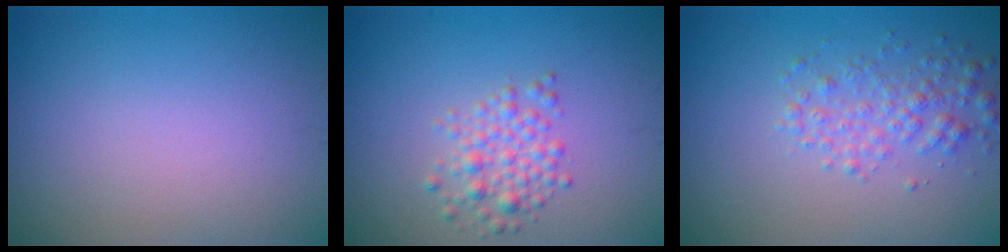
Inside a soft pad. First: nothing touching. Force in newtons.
{"total": 2.5, "press": 2.5, "slide": 0.1}
{"total": 2.6, "press": 2.6, "slide": 0.0}